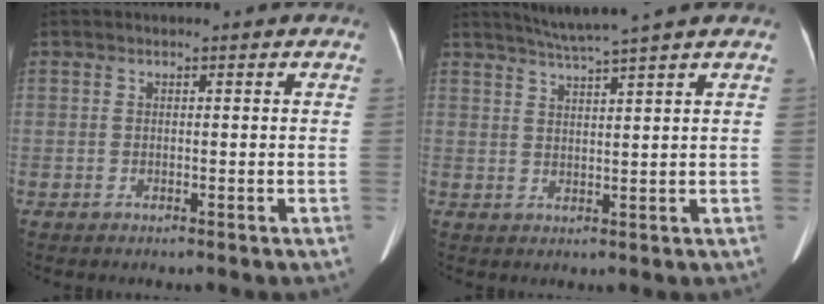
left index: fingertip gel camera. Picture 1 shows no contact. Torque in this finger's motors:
{"motor_torque": [-0.38, -0.15, -0.13, 0.01]}